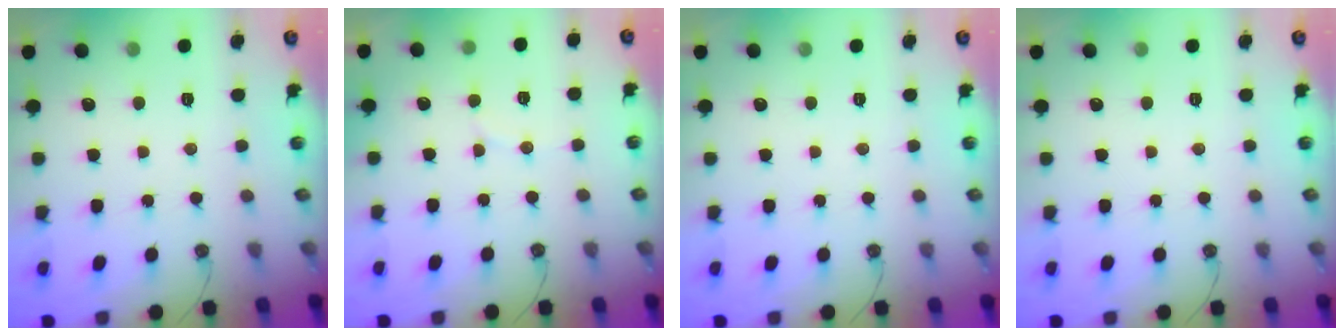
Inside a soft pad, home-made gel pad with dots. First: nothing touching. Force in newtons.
{"total": 4.7, "press": 4.5, "slide": 1.0}
{"total": 0.0}
{"total": 0.0}